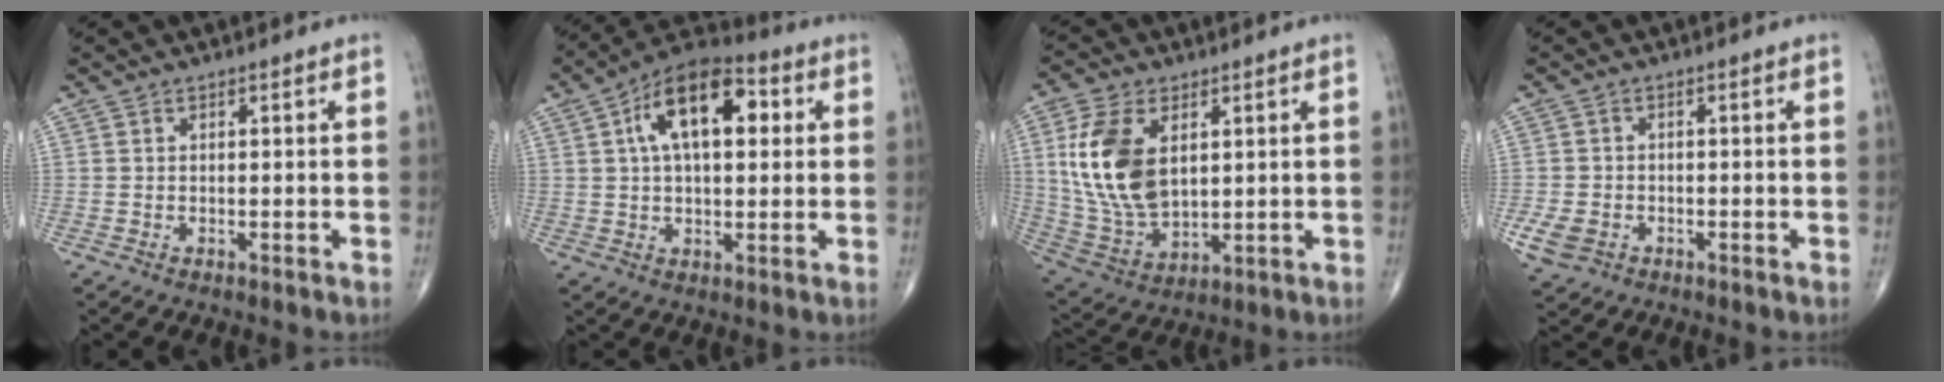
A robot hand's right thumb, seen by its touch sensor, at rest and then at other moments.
{"total": 15.7, "force": [4.1, 8.0, 12.8], "torque": [-0.192, 0.022, 0.060]}
{"total": 15.8, "force": [3.6, 9.2, 12.3], "torque": [-0.242, -0.016, 0.080]}
{"total": 4.6, "force": [-1.9, 3.5, 2.3], "torque": [-0.051, 0.003, -0.027]}